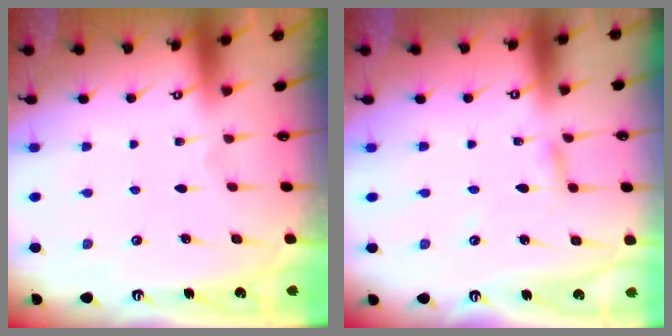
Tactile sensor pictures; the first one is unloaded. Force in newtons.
{"total": 2.7, "press": 2.7, "slide": 0.1}